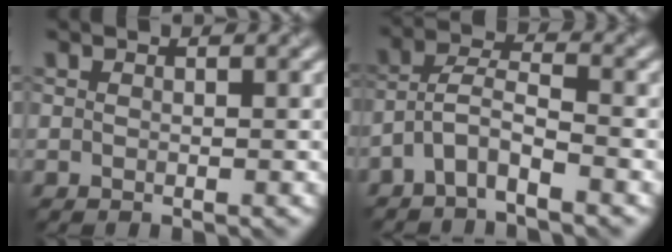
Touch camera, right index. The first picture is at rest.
{"total": 3.3, "force": [-2.2, 0.8, 2.3], "torque": [-0.048, 0.010, -0.054]}